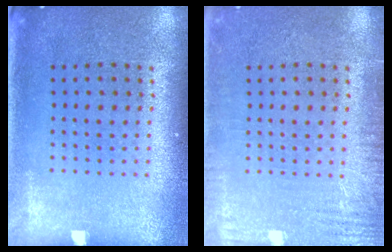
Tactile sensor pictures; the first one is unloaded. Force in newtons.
{"total": 2.9, "press": 2.9, "slide": 0.4}